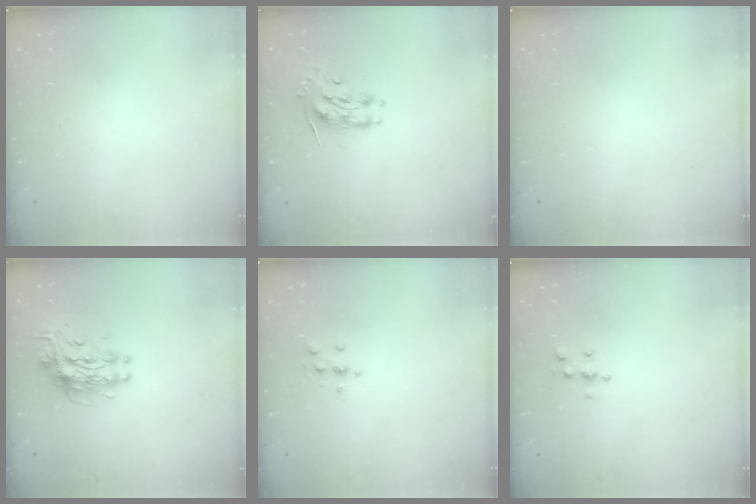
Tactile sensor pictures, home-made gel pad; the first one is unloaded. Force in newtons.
{"total": 8.6, "press": 8.6, "slide": 0.3}
{"total": 0.0}
{"total": 9.7, "press": 9.6, "slide": 0.9}
{"total": 3.5, "press": 3.3, "slide": 1.0}
{"total": 5.4, "press": 5.4, "slide": 0.5}